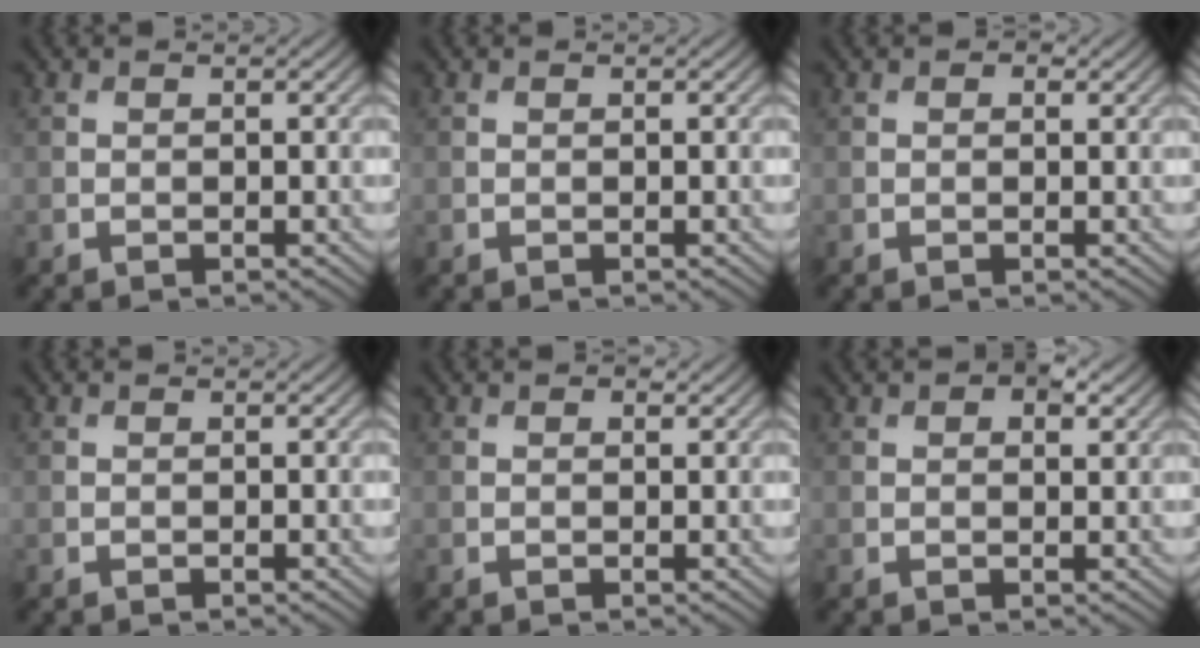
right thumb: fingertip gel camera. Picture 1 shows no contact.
{"total": 0.0}
{"total": 0.9, "force": [0.4, 0.5, 0.5], "torque": [-0.005, -0.002, 0.003]}
{"total": 0.0}
{"total": 1.2, "force": [0.8, 0.5, 0.8], "torque": [-0.011, -0.001, 0.012]}
{"total": 4.0, "force": [2.3, 1.8, 2.7], "torque": [-0.046, 0.003, 0.036]}